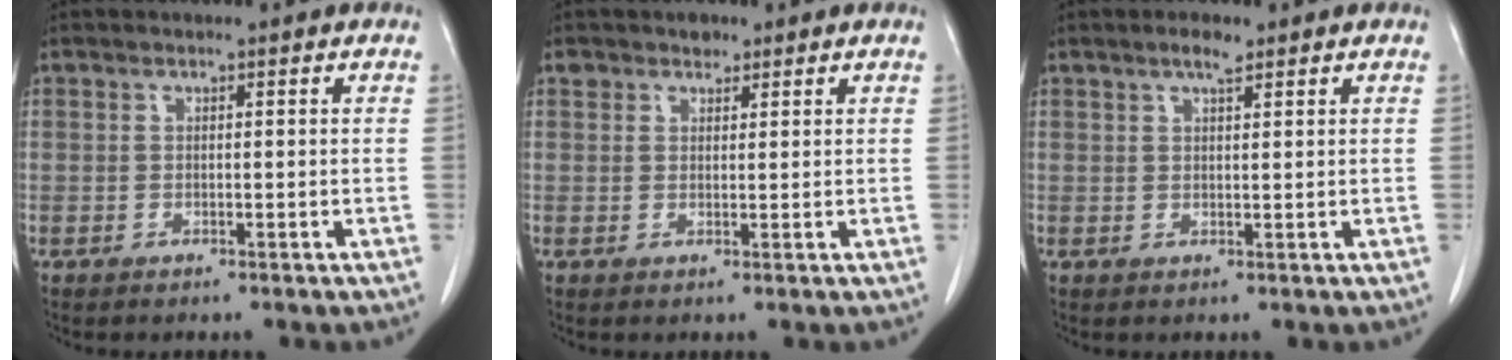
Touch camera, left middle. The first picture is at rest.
{"total": 1.8, "force": [1.2, 1.3, 0.3], "torque": [-0.001, 0.002, 0.017]}
{"total": 2.2, "force": [1.5, 0.5, 1.4], "torque": [-0.028, 0.002, 0.026]}